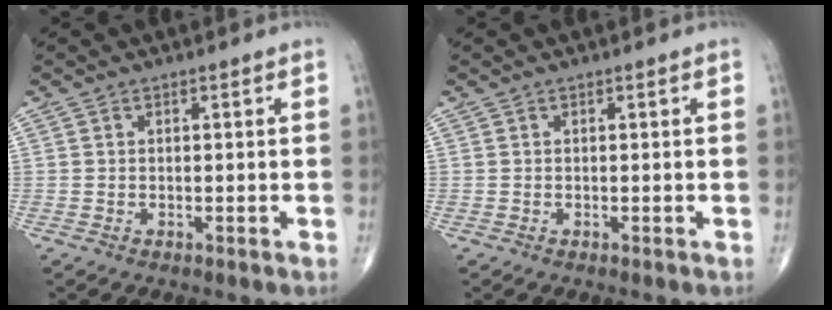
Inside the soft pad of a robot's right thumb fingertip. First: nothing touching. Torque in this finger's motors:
{"motor_torque": [0.00, 0.00, 0.00, 0.00, 0.00]}